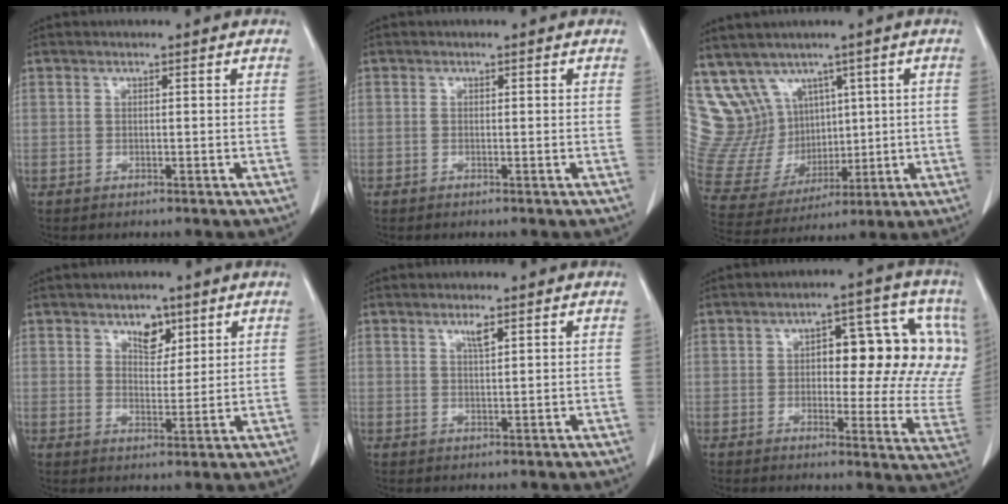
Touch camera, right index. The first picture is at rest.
{"total": 0.0}
{"total": 16.6, "force": [7.9, 13.5, 5.7], "torque": [-0.157, 0.075, 0.194]}
{"total": 4.2, "force": [2.7, 2.5, 2.1], "torque": [-0.026, -0.001, 0.046]}
{"total": 1.9, "force": [1.2, 0.1, 1.4], "torque": [-0.029, -0.001, 0.024]}
{"total": 17.3, "force": [3.9, 6.9, 15.4], "torque": [-0.160, 0.024, 0.048]}